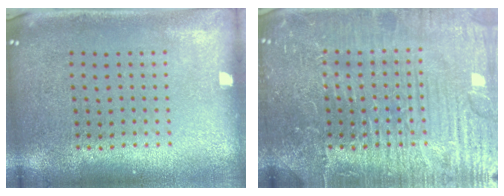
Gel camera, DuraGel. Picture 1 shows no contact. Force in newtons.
{"total": 7.5, "press": 7.4, "slide": 1.0}